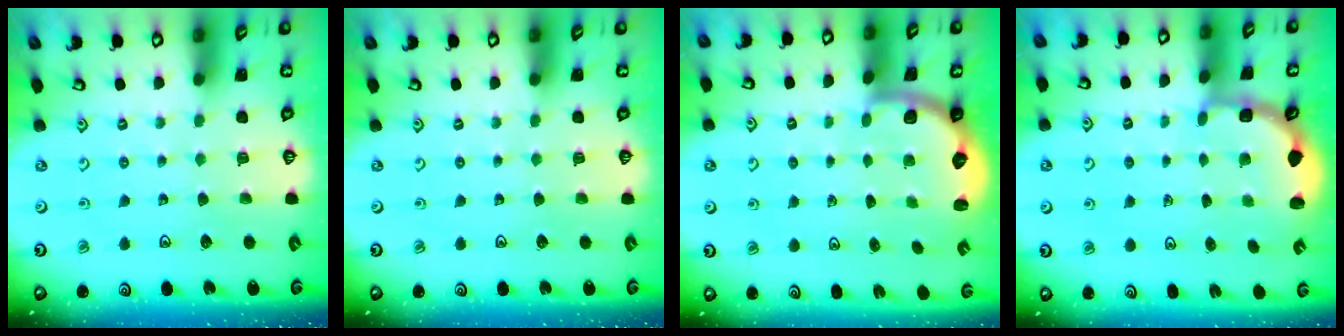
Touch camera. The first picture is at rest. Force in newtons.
{"total": 0.0}
{"total": 2.5, "press": 2.1, "slide": 1.4}
{"total": 2.9, "press": 2.5, "slide": 1.4}